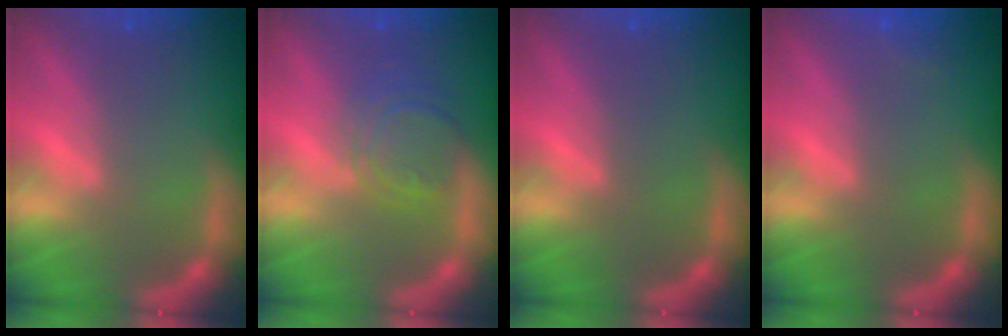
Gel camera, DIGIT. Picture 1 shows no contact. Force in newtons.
{"total": 5.0}
{"total": 0.0}
{"total": 0.9}